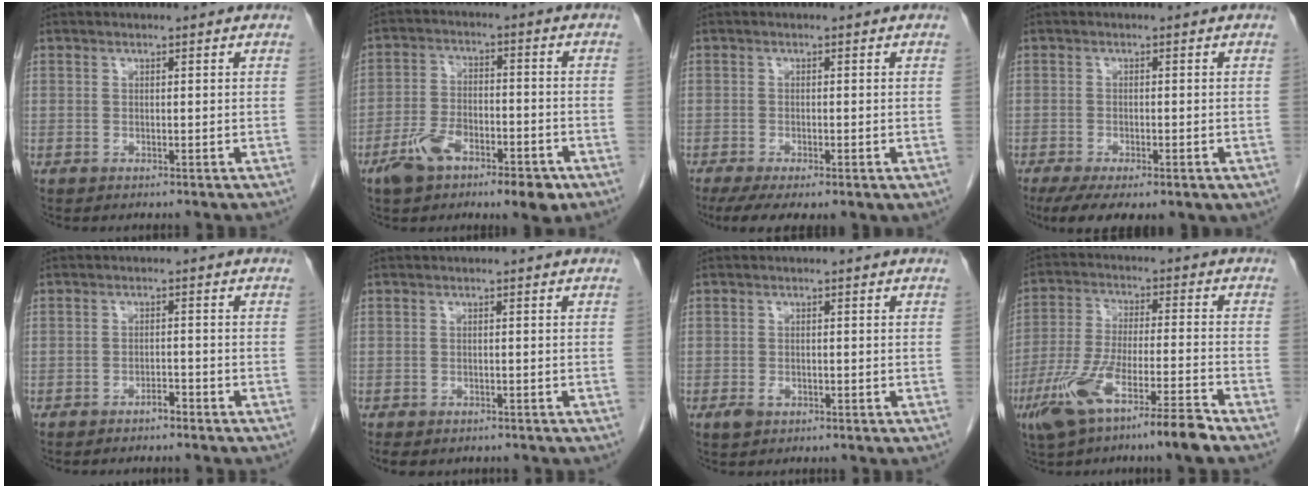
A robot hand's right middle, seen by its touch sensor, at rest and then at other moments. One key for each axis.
{"total": 9.1, "fx": -5.5, "fy": 2.9, "fz": 6.6, "tx": -0.127, "ty": 0.003, "tz": -0.092}
{"total": 8.2, "fx": -4.9, "fy": 3.0, "fz": 5.9, "tx": -0.101, "ty": -0.022, "tz": -0.076}
{"total": 10.1, "fx": -5.9, "fy": 4.0, "fz": 7.1, "tx": -0.122, "ty": -0.018, "tz": -0.085}
{"total": 2.1, "fx": -1.9, "fy": 0.4, "fz": 0.9, "tx": -0.016, "ty": 0.000, "tz": -0.027}
{"total": 5.1, "fx": -4.2, "fy": 2.3, "fz": 1.9, "tx": -0.023, "ty": -0.003, "tz": -0.053}
{"total": 1.6, "fx": -0.8, "fy": 1.0, "fz": 1.0, "tx": -0.017, "ty": 0.001, "tz": -0.008}
{"total": 12.1, "fx": -7.9, "fy": 0.3, "fz": 9.2, "tx": -0.182, "ty": -0.019, "tz": -0.146}